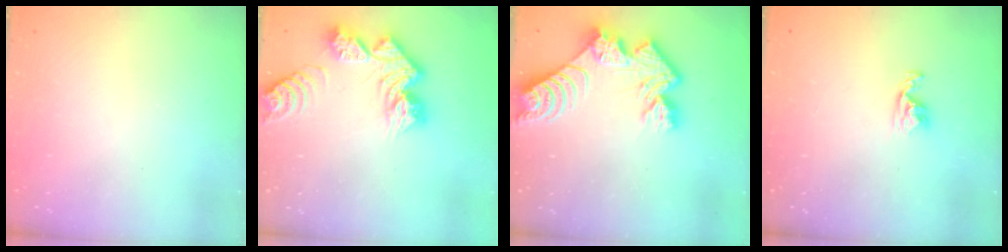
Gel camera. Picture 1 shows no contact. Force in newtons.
{"total": 13.0, "press": 13.0, "slide": 1.1}
{"total": 11.9, "press": 11.8, "slide": 1.0}
{"total": 3.3, "press": 3.3, "slide": 0.5}